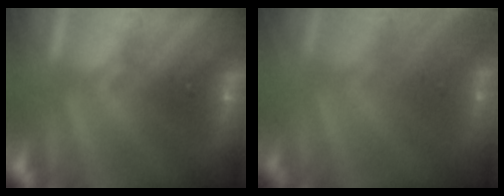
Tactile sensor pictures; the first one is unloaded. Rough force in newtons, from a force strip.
{"total": 1.8}